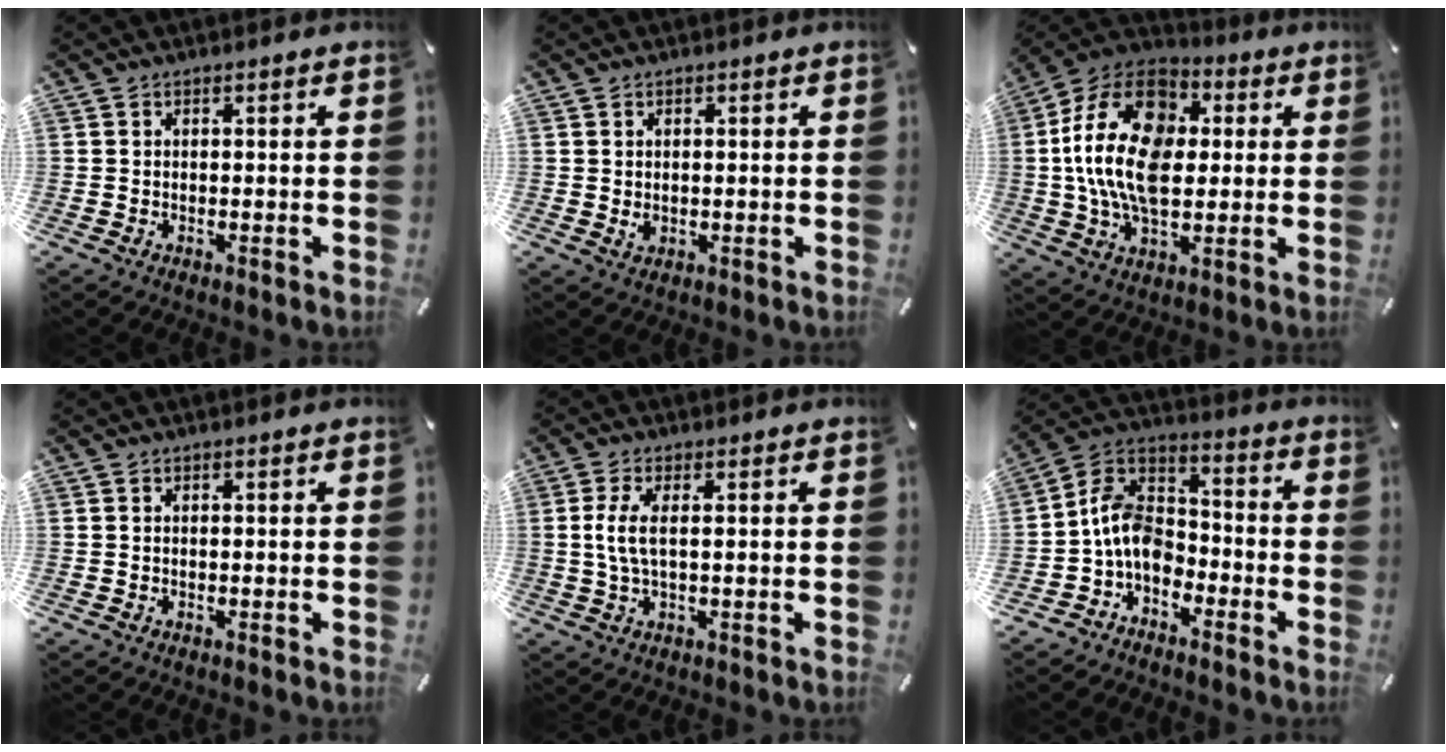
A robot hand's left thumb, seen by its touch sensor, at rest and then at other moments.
{"total": 1.3, "force": [0.2, 1.0, 0.7], "torque": [-0.007, 0.000, 0.001]}
{"total": 20.6, "force": [1.2, 14.2, 14.9], "torque": [-0.303, 0.011, 0.016]}
{"total": 0.0}
{"total": 5.5, "force": [0.6, 1.6, 5.2], "torque": [-0.114, -0.005, 0.007]}
{"total": 9.7, "force": [-4.6, 6.9, 5.1], "torque": [-0.122, 0.020, -0.093]}